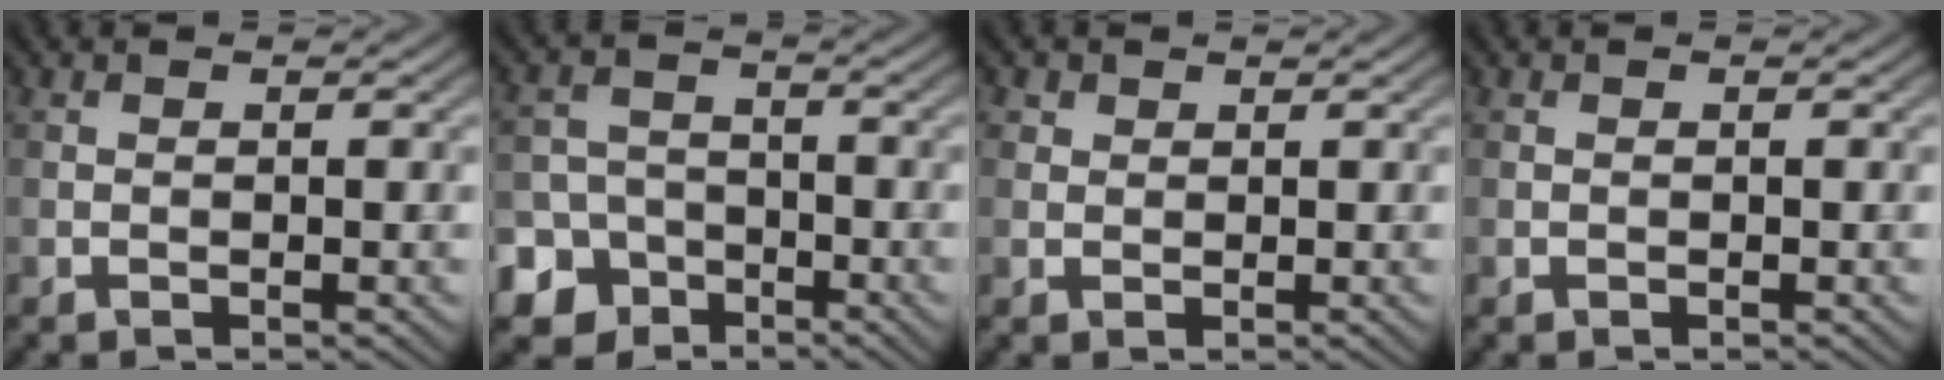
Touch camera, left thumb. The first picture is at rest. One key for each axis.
{"total": 8.7, "fx": -5.0, "fy": 6.9, "fz": 1.9, "tx": -0.045, "ty": -0.025, "tz": -0.112}
{"total": 1.7, "fx": 0.9, "fy": 1.4, "fz": 0.5, "tx": -0.012, "ty": -0.002, "tz": 0.017}
{"total": 0.0}